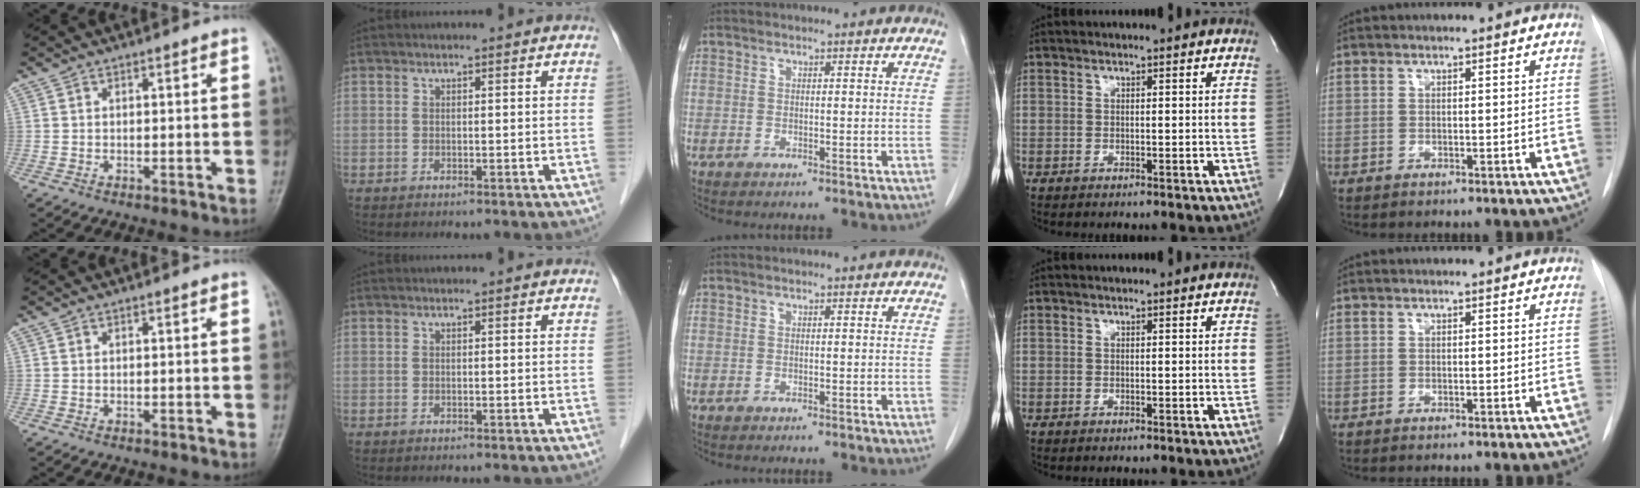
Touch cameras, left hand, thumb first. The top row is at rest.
{}